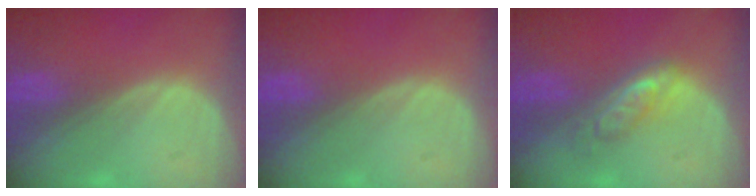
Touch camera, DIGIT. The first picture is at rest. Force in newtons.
{"total": 0.0}
{"total": 5.3, "press": 4.6, "slide": 2.7}